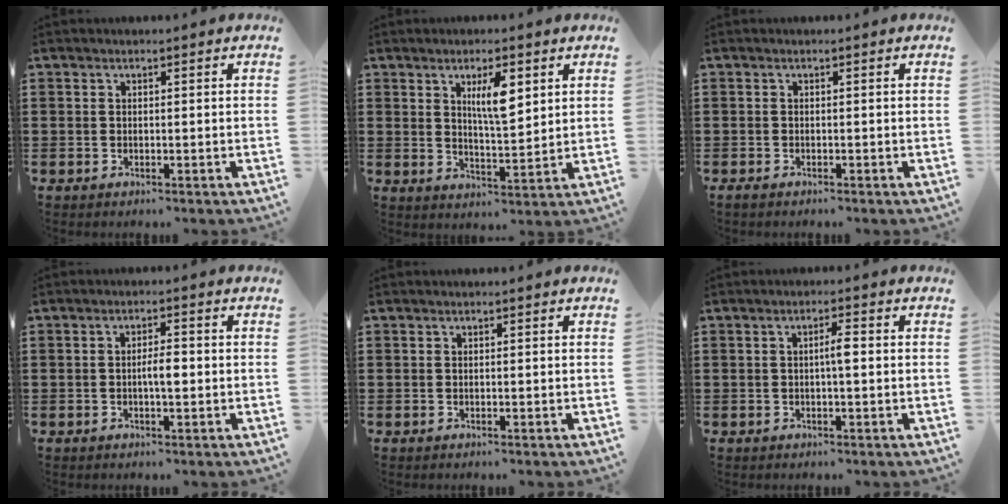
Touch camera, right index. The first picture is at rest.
{"total": 6.1, "force": [2.5, 1.8, 5.2], "torque": [-0.094, 0.000, 0.037]}
{"total": 0.6, "force": [-0.5, 0.1, 0.2], "torque": [-0.005, -0.004, -0.010]}
{"total": 3.0, "force": [-0.4, 0.8, 2.9], "torque": [-0.060, -0.001, -0.011]}
{"total": 0.0}
{"total": 2.6, "force": [-0.1, 0.4, 2.6], "torque": [-0.047, 0.002, -0.004]}